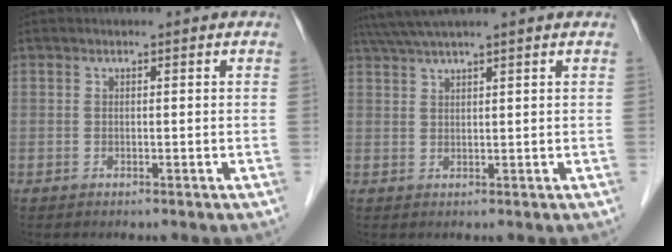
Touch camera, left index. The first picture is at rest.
{"total": 5.4, "force": [4.6, -1.1, 2.7], "torque": [-0.046, 0.033, 0.085]}